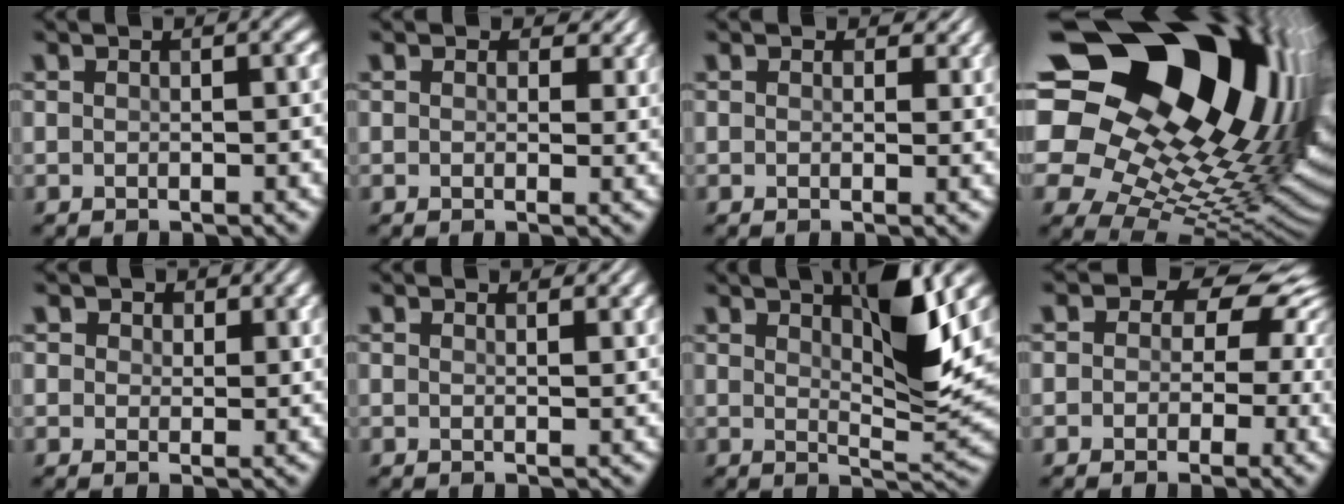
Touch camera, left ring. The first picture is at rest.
{"total": 1.3, "force": [1.0, 0.7, 0.2], "torque": [0.002, -0.003, 0.005]}
{"total": 1.0, "force": [0.8, 0.5, 0.0], "torque": [0.006, -0.002, 0.003]}
{"total": 21.9, "force": [8.0, 14.2, 14.7], "torque": [-0.249, 0.014, 0.147]}
{"total": 1.5, "force": [1.3, 0.7, -0.4], "torque": [0.007, -0.005, 0.010]}
{"total": 1.4, "force": [1.3, -0.2, -0.3], "torque": [0.004, -0.001, 0.011]}
{"total": 5.8, "force": [3.1, 0.8, 4.8], "torque": [-0.074, -0.004, 0.047]}
{"total": 5.7, "force": [1.3, 4.7, 3.0], "torque": [0.013, 0.023, -0.017]}